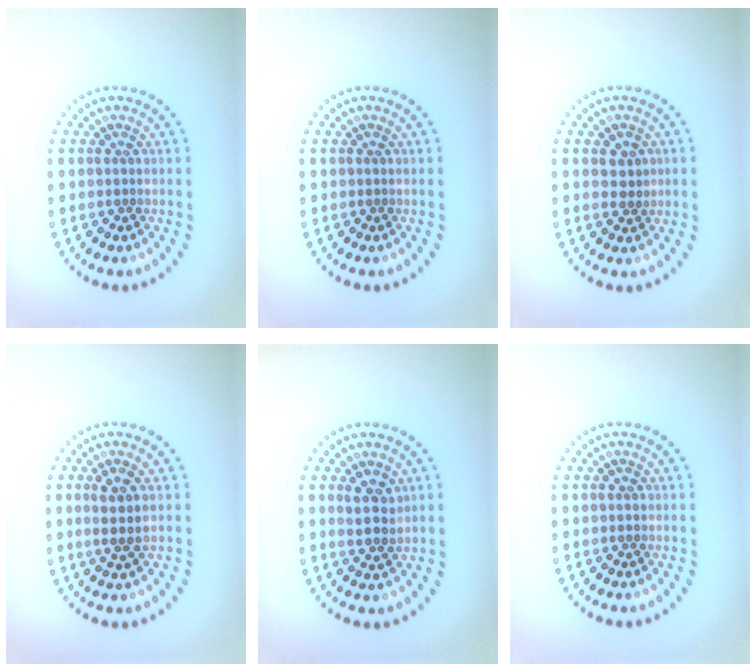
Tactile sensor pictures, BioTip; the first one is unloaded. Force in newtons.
{"total": 0.0}
{"total": 1.9, "press": 1.8, "slide": 0.5}
{"total": 2.4, "press": 2.2, "slide": 1.0}
{"total": 2.4, "press": 2.2, "slide": 0.7}
{"total": 0.8, "press": 0.8, "slide": 0.1}